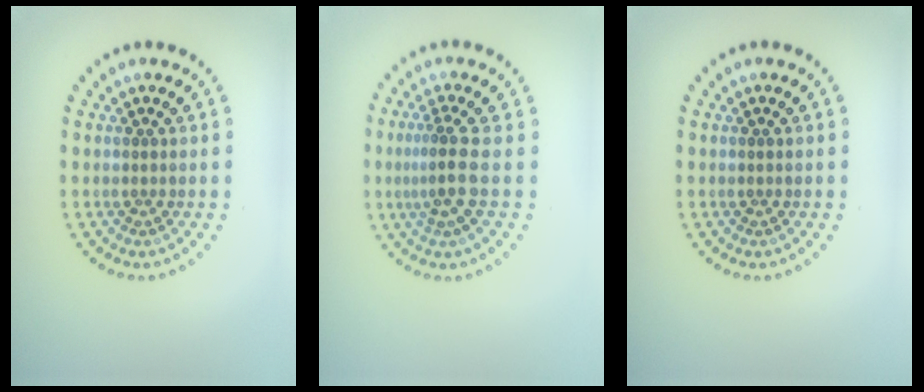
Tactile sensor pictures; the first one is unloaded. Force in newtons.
{"total": 2.9, "press": 2.0, "slide": 2.0}
{"total": 0.0}